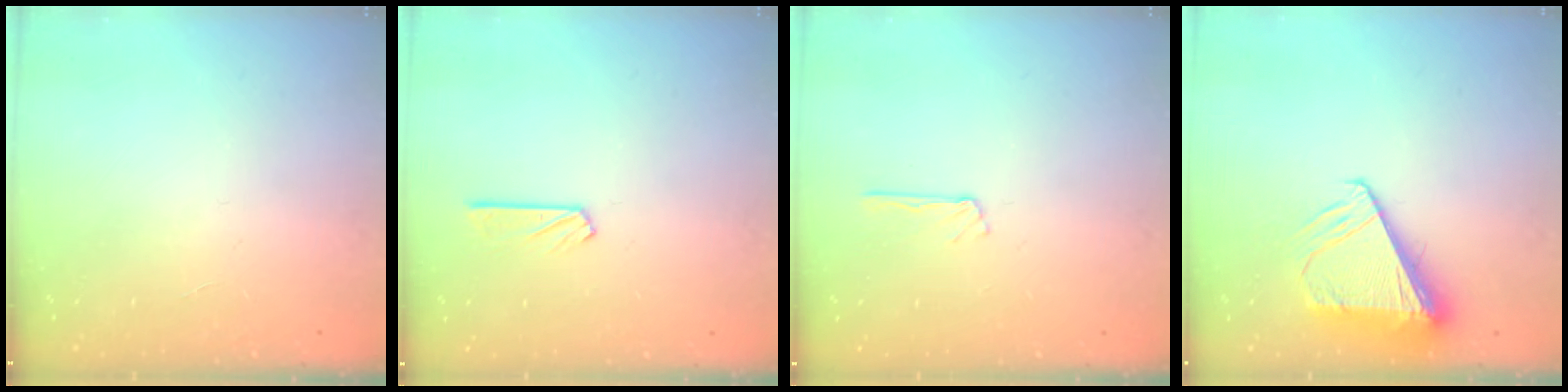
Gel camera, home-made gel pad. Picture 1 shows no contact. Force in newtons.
{"total": 6.2, "press": 6.2, "slide": 0.2}
{"total": 3.1, "press": 3.1, "slide": 0.3}
{"total": 8.1, "press": 8.0, "slide": 0.9}